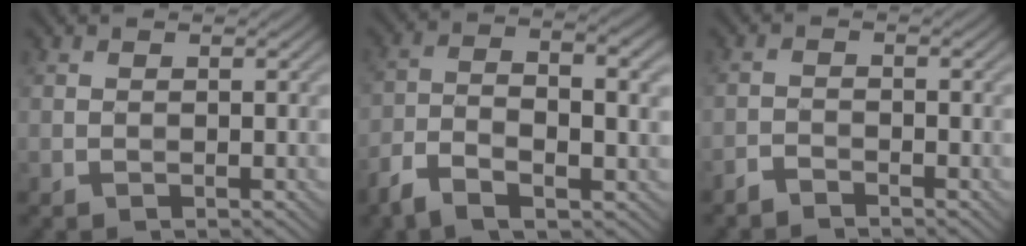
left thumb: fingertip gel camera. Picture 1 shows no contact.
{"total": 9.6, "force": [-3.9, 4.0, 7.7], "torque": [-0.151, -0.015, -0.072]}
{"total": 1.8, "force": [-1.7, 0.3, 0.5], "torque": [-0.010, -0.001, -0.040]}